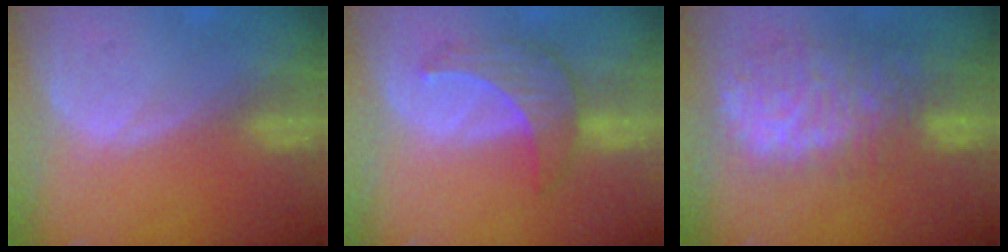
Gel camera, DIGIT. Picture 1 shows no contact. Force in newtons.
{"total": 5.8, "press": 5.8, "slide": 0.6}
{"total": 12.1, "press": 9.9, "slide": 6.9}